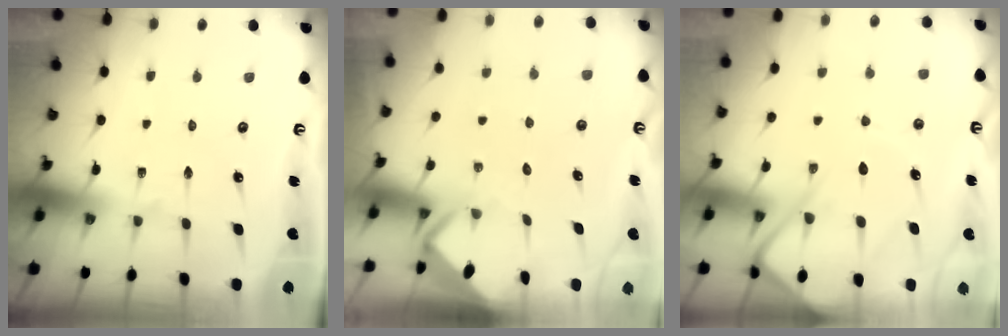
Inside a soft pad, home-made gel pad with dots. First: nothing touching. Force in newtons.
{"total": 3.4, "press": 3.4, "slide": 0.3}
{"total": 11.7, "press": 11.7, "slide": 1.1}